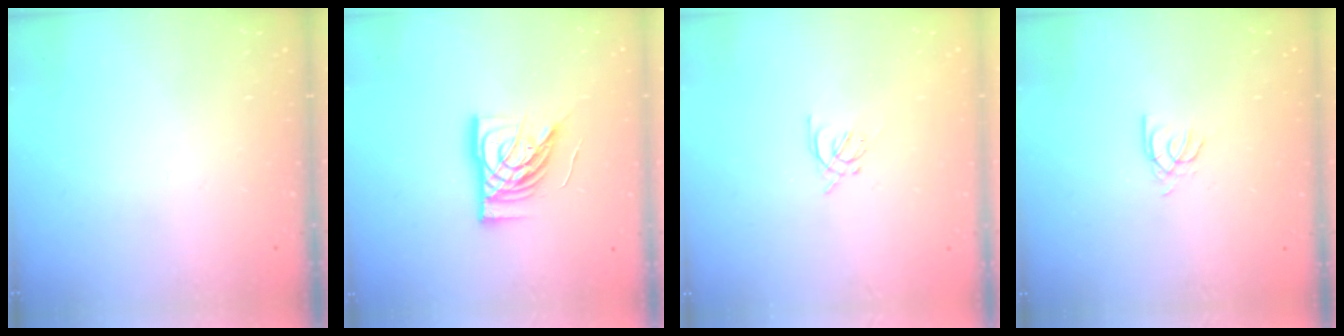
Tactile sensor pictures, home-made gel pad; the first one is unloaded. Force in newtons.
{"total": 15.1, "press": 15.0, "slide": 1.7}
{"total": 2.0, "press": 1.9, "slide": 0.5}
{"total": 2.7, "press": 2.7, "slide": 0.2}